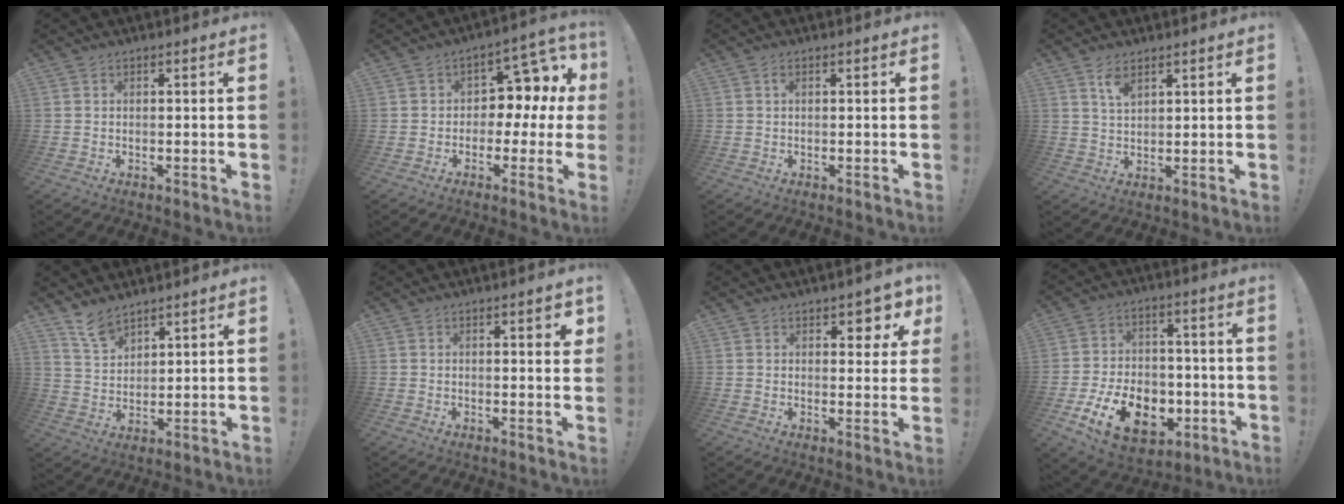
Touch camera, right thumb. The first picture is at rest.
{"total": 7.9, "force": [1.2, 5.4, 5.6], "torque": [-0.074, -0.018, 0.020]}
{"total": 0.7, "force": [0.2, 0.5, 0.5], "torque": [-0.012, 0.002, 0.003]}
{"total": 4.7, "force": [3.0, 2.2, 2.9], "torque": [-0.047, -0.014, 0.052]}
{"total": 7.4, "force": [6.3, 3.1, 2.3], "torque": [-0.048, -0.040, 0.121]}
{"total": 2.4, "force": [1.3, 0.3, 2.0], "torque": [-0.018, -0.008, 0.017]}
{"total": 4.8, "force": [3.1, 2.5, 2.7], "torque": [-0.014, -0.025, 0.050]}
{"total": 17.2, "force": [-6.5, 11.7, 10.9], "torque": [-0.182, 0.045, -0.100]}